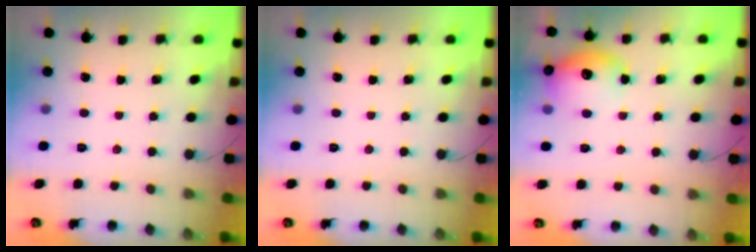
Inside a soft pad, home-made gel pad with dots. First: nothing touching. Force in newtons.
{"total": 0.0}
{"total": 15.3, "press": 15.3, "slide": 1.3}